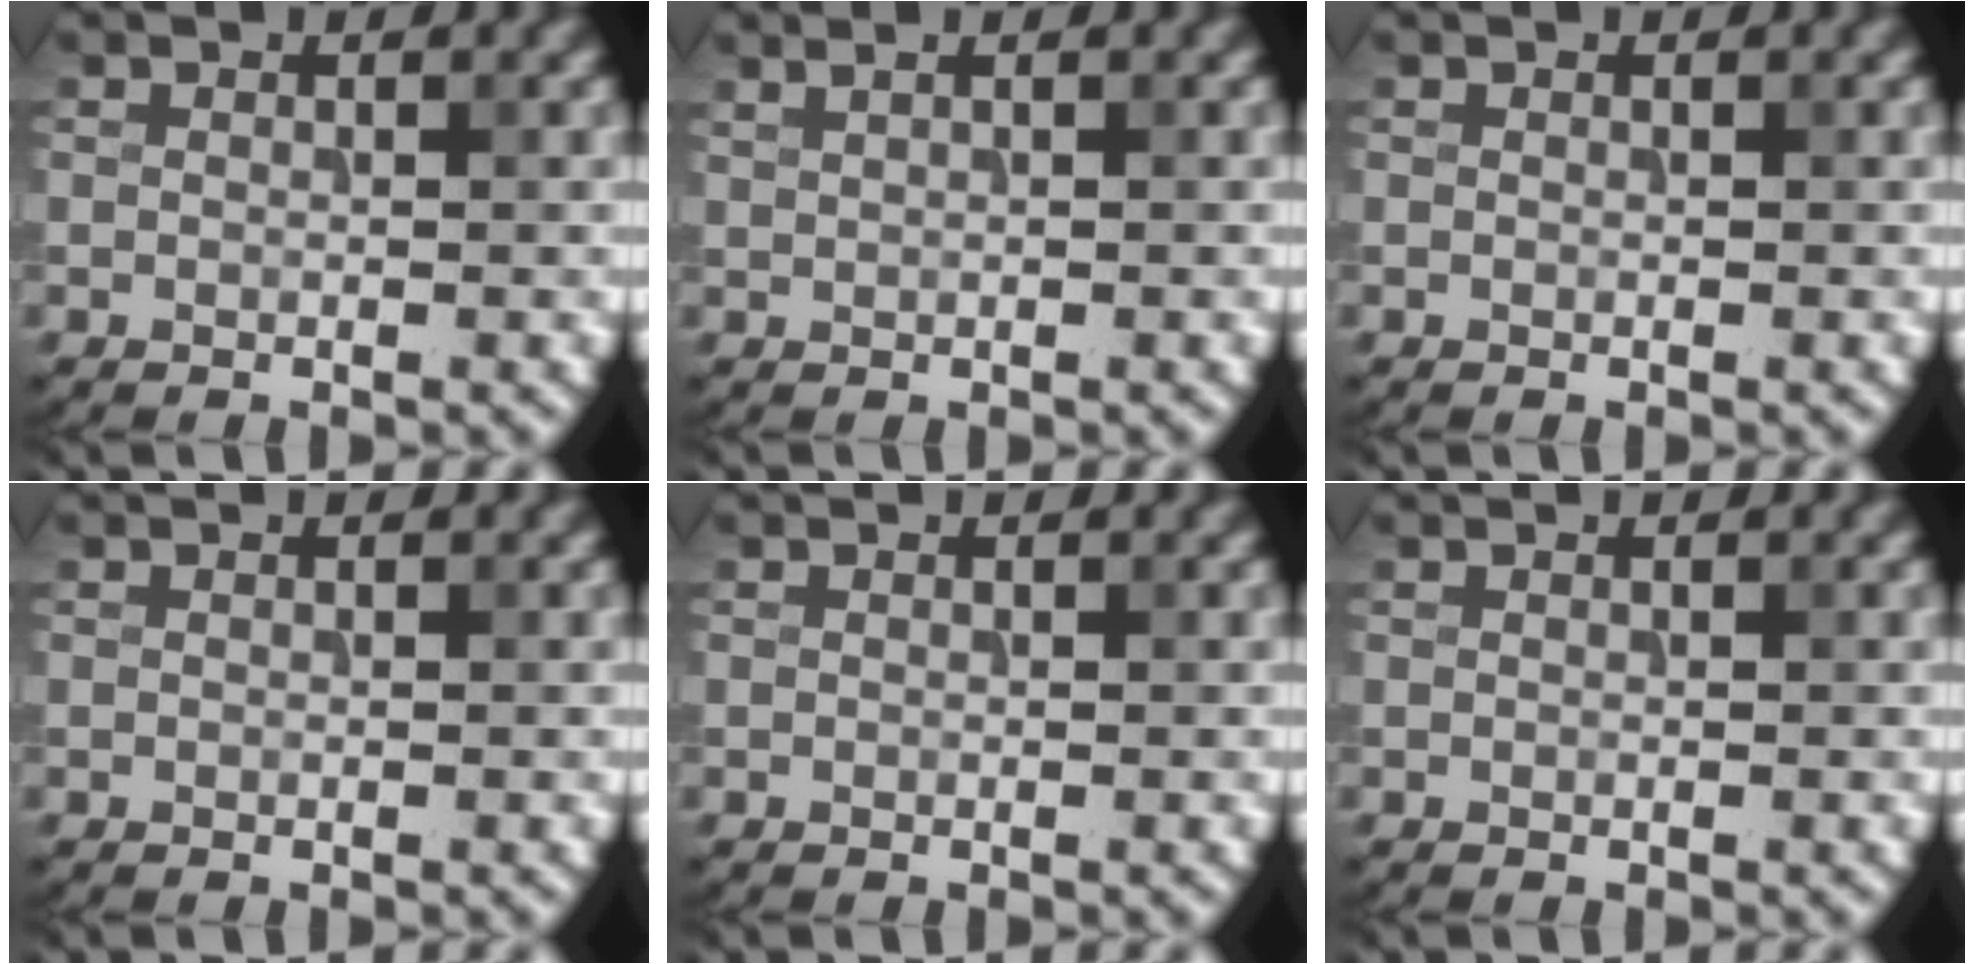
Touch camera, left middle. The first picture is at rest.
{"total": 1.6, "force": [1.1, 0.6, 0.9], "torque": [-0.011, -0.001, 0.012]}
{"total": 0.0}
{"total": 0.0}
{"total": 0.0}
{"total": 0.0}